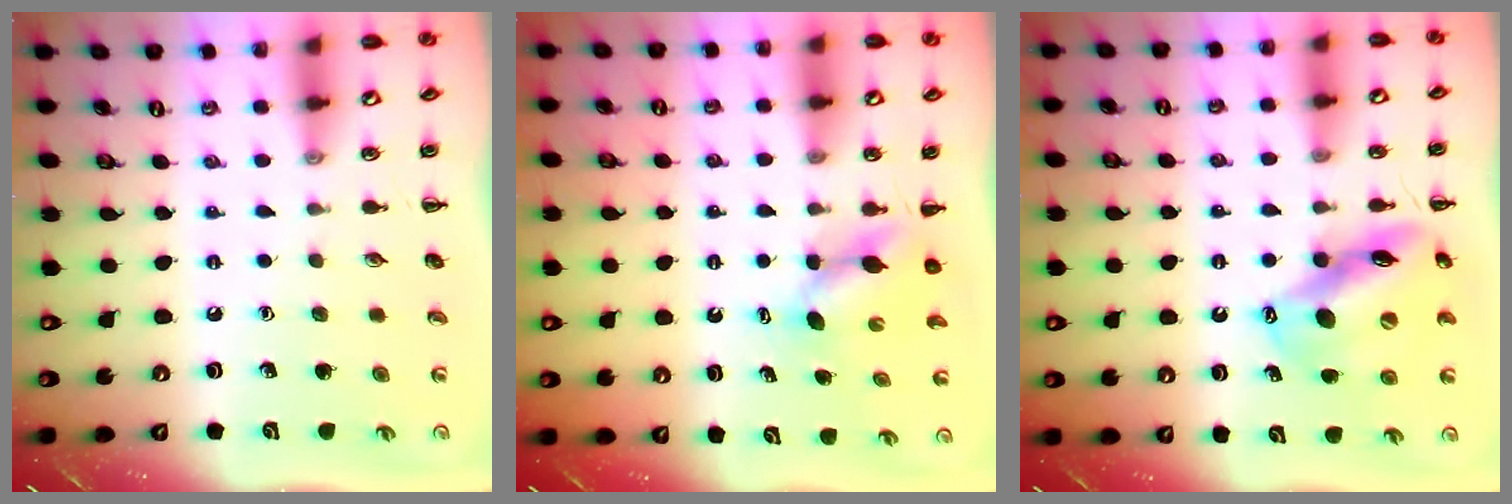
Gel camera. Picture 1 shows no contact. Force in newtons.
{"total": 4.2, "press": 4.2, "slide": 0.5}
{"total": 13.6, "press": 13.1, "slide": 3.6}